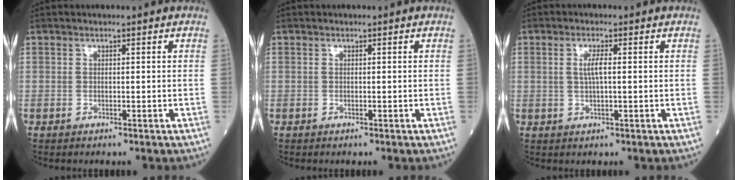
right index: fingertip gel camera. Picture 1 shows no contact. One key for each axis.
{"total": 0.0}
{"total": 2.6, "fx": 0.4, "fy": 0.2, "fz": 2.6, "tx": -0.053, "ty": 0.000, "tz": 0.008}